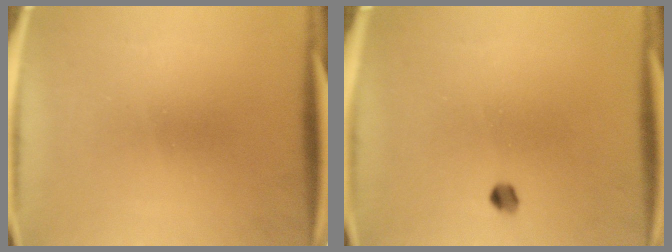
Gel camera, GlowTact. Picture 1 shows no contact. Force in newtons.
{"total": 1.7}